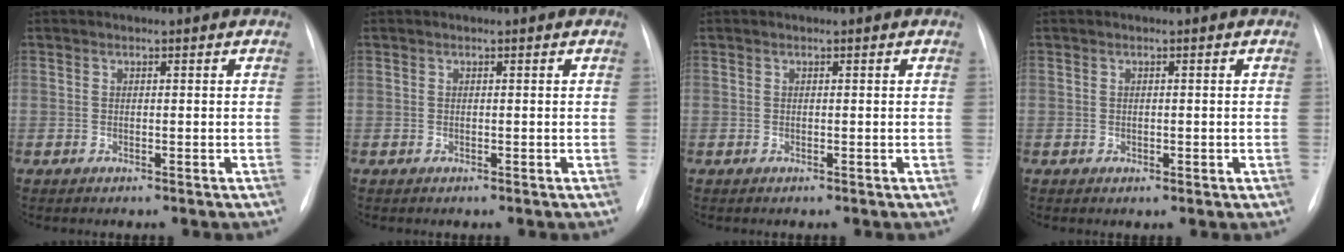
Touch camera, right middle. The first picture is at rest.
{"total": 0.0}
{"total": 0.0}
{"total": 0.9, "force": [-0.2, 0.6, 0.7], "torque": [-0.013, -0.003, 0.000]}